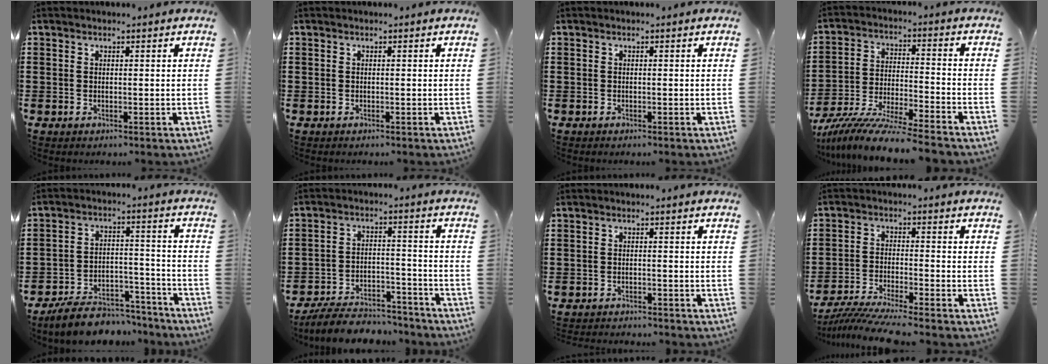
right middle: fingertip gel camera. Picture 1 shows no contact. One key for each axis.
{"total": 0.0}
{"total": 0.0}
{"total": 9.8, "fx": -9.1, "fy": -0.2, "fz": 3.5, "tx": -0.065, "ty": 0.004, "tz": -0.180}
{"total": 7.9, "fx": -7.3, "fy": 2.3, "fz": 2.2, "tx": -0.031, "ty": 0.028, "tz": -0.136}
{"total": 7.3, "fx": -6.9, "fy": 1.5, "fz": 2.0, "tx": -0.036, "ty": 0.015, "tz": -0.132}
{"total": 1.6, "fx": -1.6, "fy": 0.0, "fz": 0.0, "tx": -0.004, "ty": 0.002, "tz": -0.034}
{"total": 5.9, "fx": -5.5, "fy": -0.3, "fz": 2.1, "tx": -0.053, "ty": -0.021, "tz": -0.110}